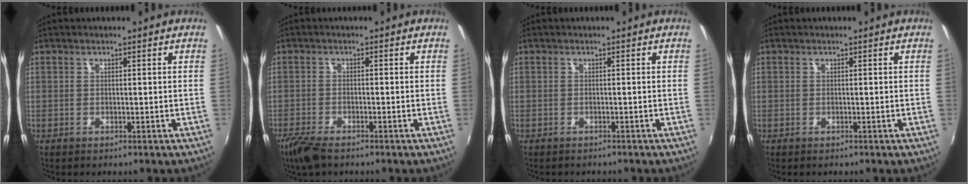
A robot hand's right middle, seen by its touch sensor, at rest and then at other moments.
{"total": 5.8, "force": [-4.4, 1.7, 3.3], "torque": [-0.091, -0.020, -0.087]}
{"total": 1.2, "force": [-1.1, 0.2, 0.2], "torque": [-0.008, -0.007, -0.016]}
{"total": 0.0}